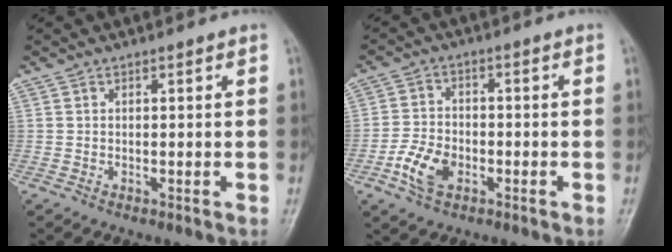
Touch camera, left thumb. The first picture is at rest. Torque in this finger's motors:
{"motor_torque": [-0.57, 0.71, 0.20, 0.20, 0.06]}